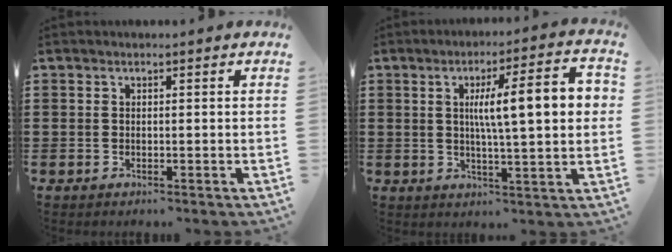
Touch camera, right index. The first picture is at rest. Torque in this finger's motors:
{"motor_torque": [1.55, -0.59, 1.05, 0.20]}